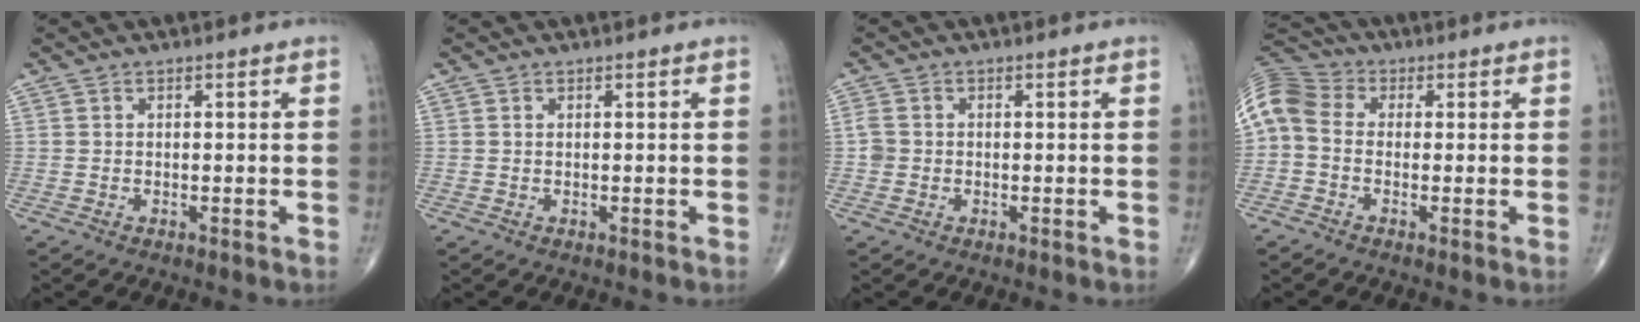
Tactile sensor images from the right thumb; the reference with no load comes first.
{"total": 0.0}
{"total": 2.0, "force": [-0.3, 1.7, 1.0], "torque": [-0.021, 0.003, -0.009]}
{"total": 9.1, "force": [0.1, 7.0, 5.9], "torque": [-0.120, 0.025, -0.014]}